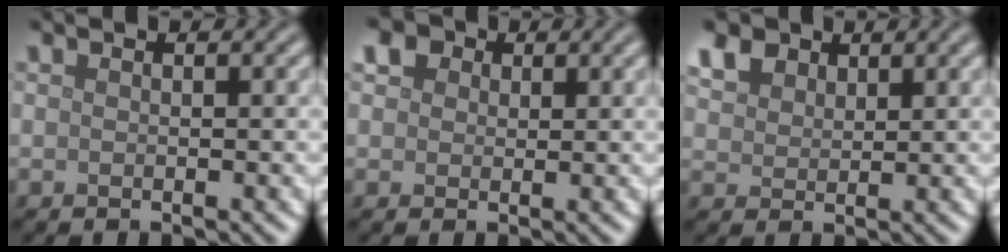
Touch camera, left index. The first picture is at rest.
{"total": 5.1, "force": [2.5, 3.6, 2.5], "torque": [-0.053, 0.021, 0.018]}
{"total": 3.4, "force": [2.2, 2.3, 1.3], "torque": [-0.043, 0.002, 0.044]}